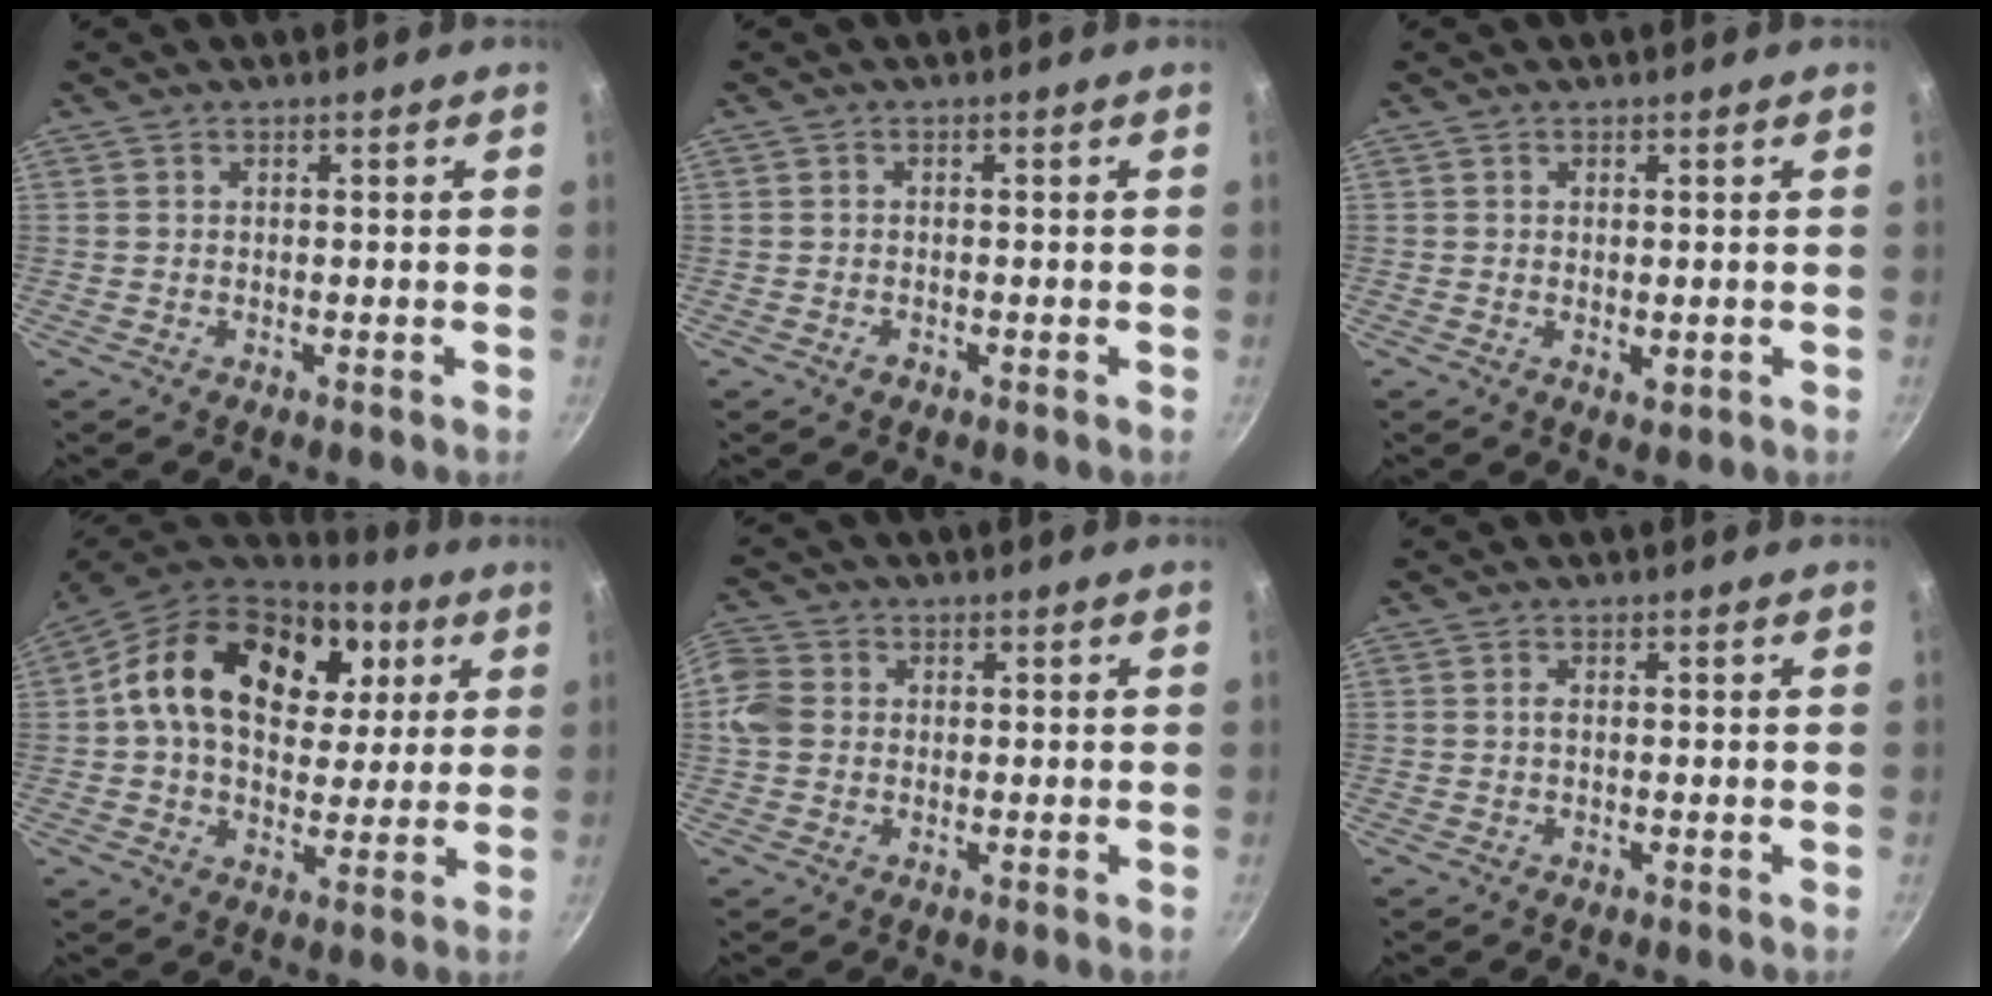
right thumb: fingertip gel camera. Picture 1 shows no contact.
{"total": 1.1, "force": [-0.6, 0.7, 0.5], "torque": [-0.009, 0.004, -0.012]}
{"total": 1.4, "force": [0.1, 0.8, 1.1], "torque": [-0.016, -0.004, 0.002]}
{"total": 22.8, "force": [7.0, 15.6, 15.0], "torque": [-0.233, 0.000, 0.107]}
{"total": 6.0, "force": [0.2, 5.2, 3.1], "torque": [-0.056, 0.007, -0.012]}
{"total": 0.5, "force": [0.0, 0.2, 0.5], "torque": [-0.011, 0.002, -0.001]}